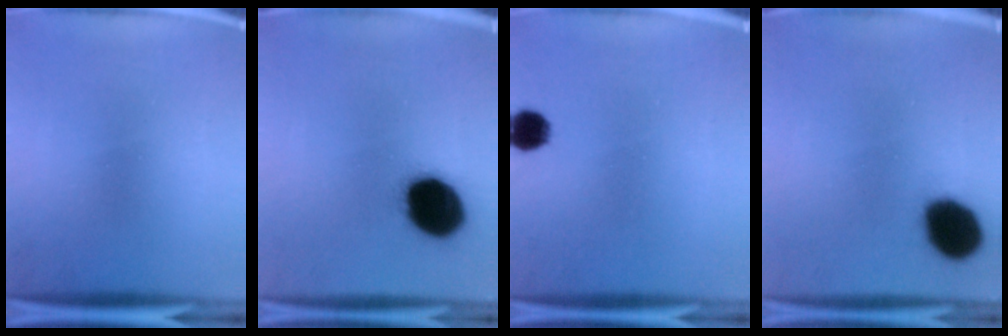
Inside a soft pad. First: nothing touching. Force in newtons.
{"total": 19.1}
{"total": 5.0}
{"total": 15.0}